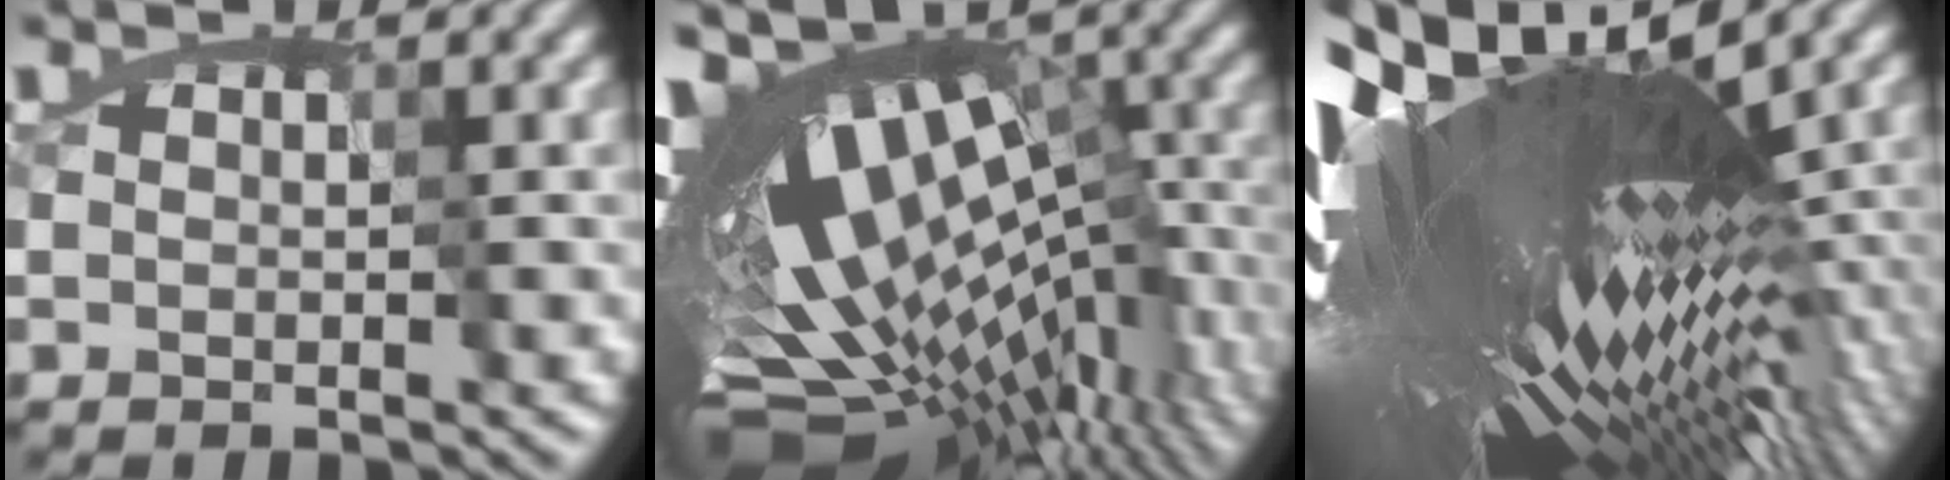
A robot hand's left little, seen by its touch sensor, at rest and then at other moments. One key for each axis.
{"total": 15.8, "fx": -1.7, "fy": 6.9, "fz": 14.2, "tx": -0.186, "ty": 0.000, "tz": 0.002}
{"total": 18.2, "fx": 1.4, "fy": 3.8, "fz": 17.7, "tx": -0.306, "ty": -0.019, "tz": 0.052}